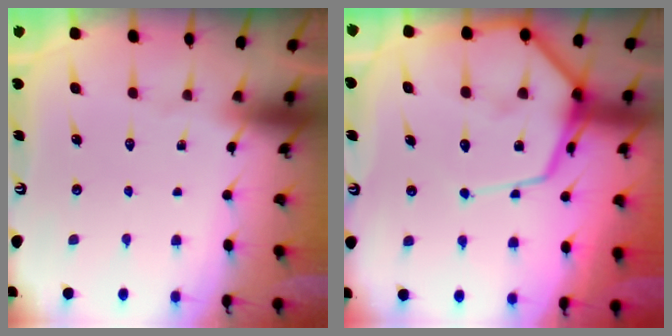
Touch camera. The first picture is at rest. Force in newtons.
{"total": 14.1, "press": 14.0, "slide": 1.6}